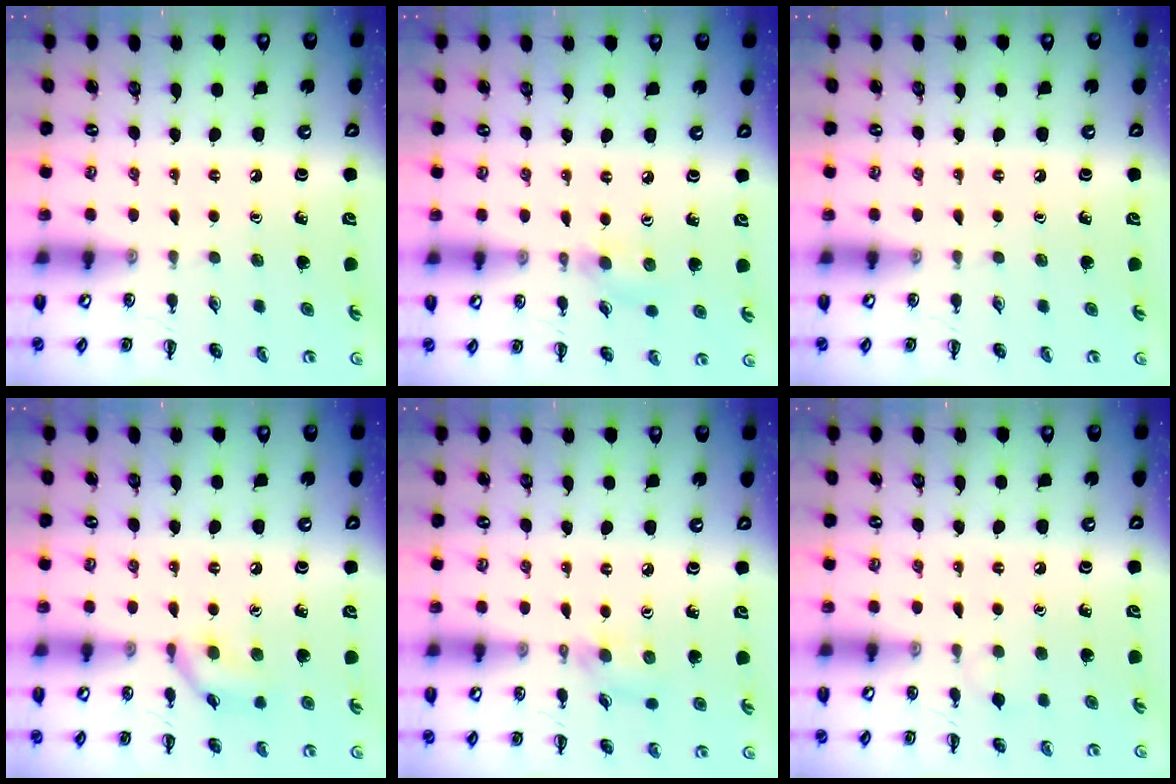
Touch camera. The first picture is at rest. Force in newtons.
{"total": 5.4, "press": 5.0, "slide": 2.0}
{"total": 0.0}
{"total": 8.9, "press": 8.8, "slide": 1.0}
{"total": 3.7, "press": 3.5, "slide": 1.3}
{"total": 3.7, "press": 3.4, "slide": 1.5}